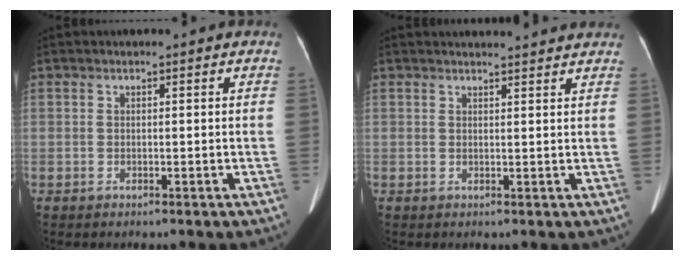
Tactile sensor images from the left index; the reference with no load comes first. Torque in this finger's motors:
{"motor_torque": [-0.37, -0.30, -0.47, -0.07]}